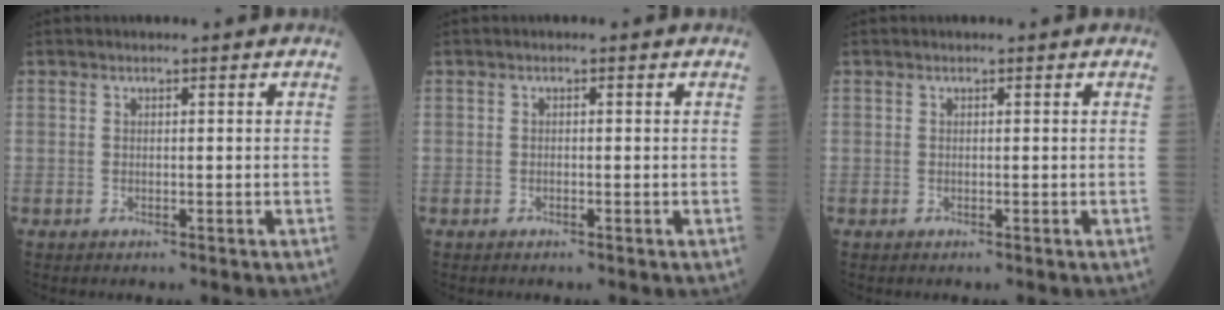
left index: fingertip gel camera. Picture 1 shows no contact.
{"total": 0.0}
{"total": 0.0}